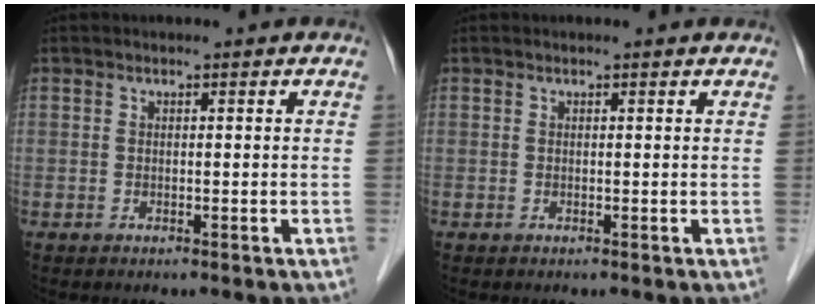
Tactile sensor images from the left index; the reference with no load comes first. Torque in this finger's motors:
{"motor_torque": [0.10, -0.04, -0.05, 0.01]}